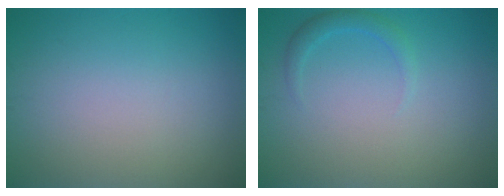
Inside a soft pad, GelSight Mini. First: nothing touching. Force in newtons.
{"total": 1.4, "press": 1.4, "slide": 0.1}